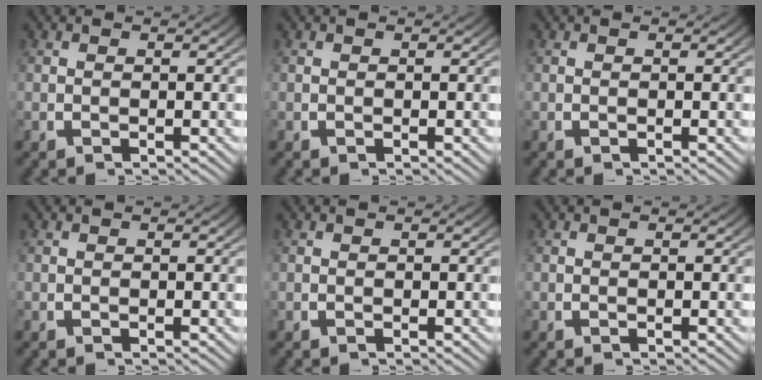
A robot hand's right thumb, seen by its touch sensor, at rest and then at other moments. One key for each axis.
{"total": 0.0}
{"total": 0.0}
{"total": 0.0}
{"total": 0.0}
{"total": 0.0}